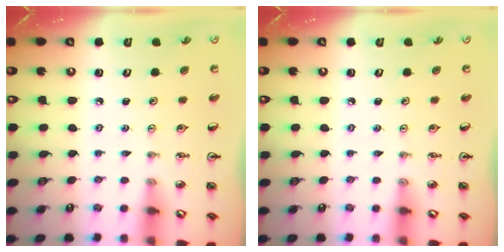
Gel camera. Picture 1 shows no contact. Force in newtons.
{"total": 0.0}